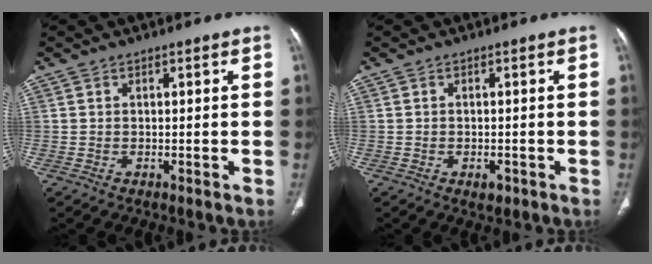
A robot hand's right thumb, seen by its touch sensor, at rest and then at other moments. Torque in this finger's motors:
{"motor_torque": [0.68, 0.80, -0.19, 0.06, -0.02]}